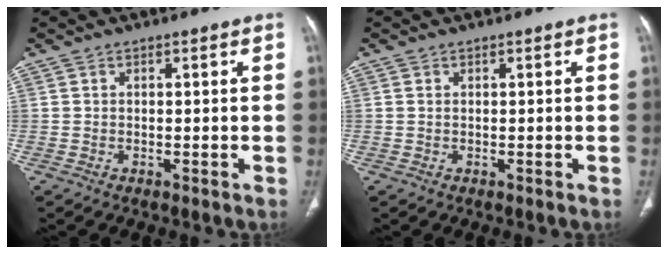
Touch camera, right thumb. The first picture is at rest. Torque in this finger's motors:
{"motor_torque": [-0.16, 0.11, -0.33, 0.22, -0.02]}